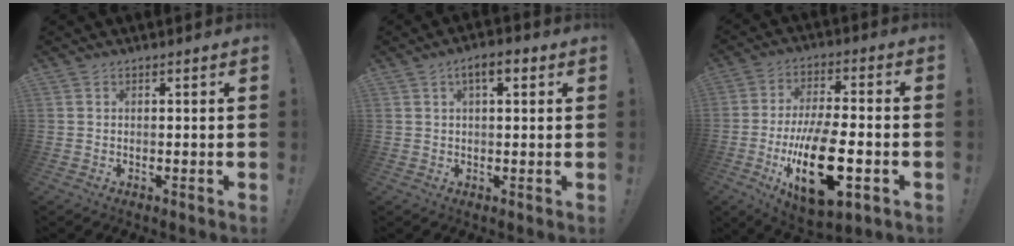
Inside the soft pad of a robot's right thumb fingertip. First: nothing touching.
{"total": 5.2, "force": [1.9, 2.1, 4.3], "torque": [-0.064, 0.002, 0.028]}
{"total": 21.6, "force": [-6.6, 9.0, 18.5], "torque": [-0.319, 0.026, -0.091]}